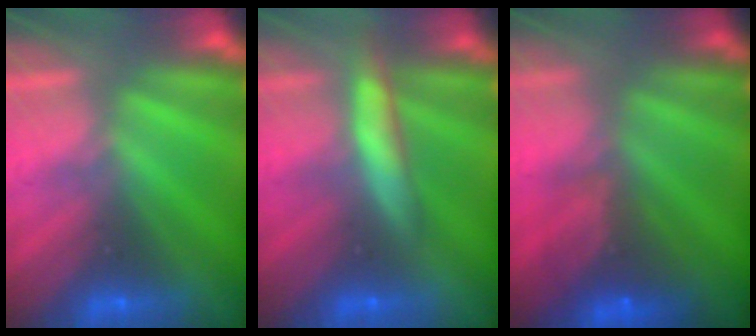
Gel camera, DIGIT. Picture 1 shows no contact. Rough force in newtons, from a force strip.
{"total": 9.1}
{"total": 7.5}